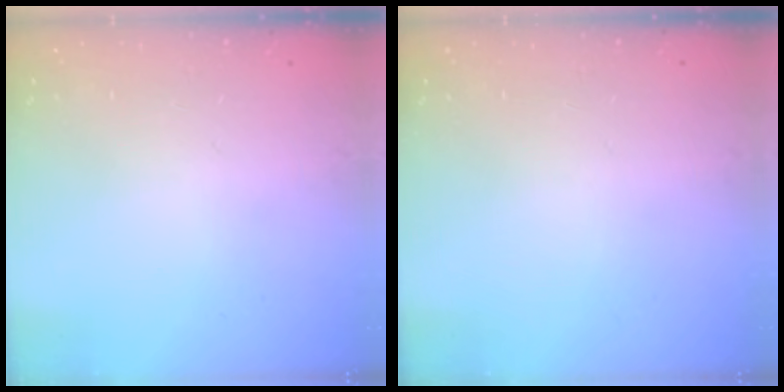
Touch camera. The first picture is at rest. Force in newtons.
{"total": 0.0}